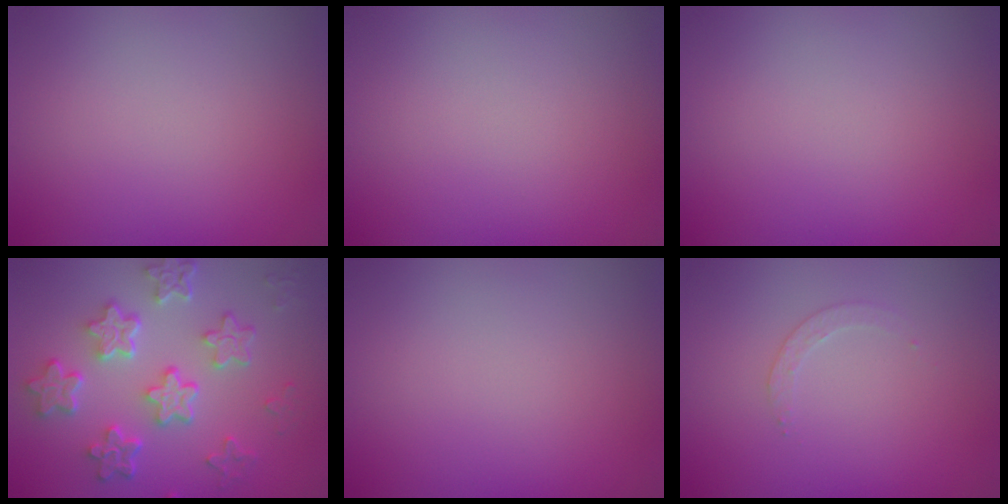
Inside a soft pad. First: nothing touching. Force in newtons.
{"total": 0.0}
{"total": 0.0}
{"total": 6.4, "press": 4.9, "slide": 4.2}
{"total": 0.0}
{"total": 1.2, "press": 1.2, "slide": 0.3}